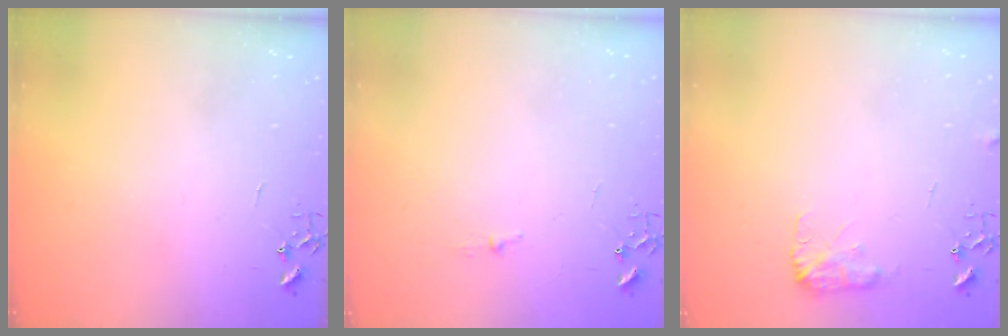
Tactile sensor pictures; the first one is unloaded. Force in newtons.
{"total": 3.1, "press": 3.1, "slide": 0.4}
{"total": 8.3, "press": 8.3, "slide": 0.2}